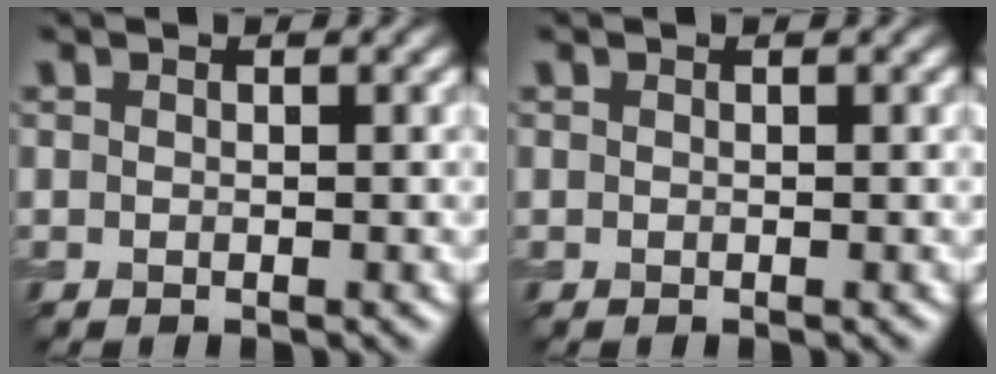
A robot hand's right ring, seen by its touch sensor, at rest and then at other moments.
{"total": 0.0}